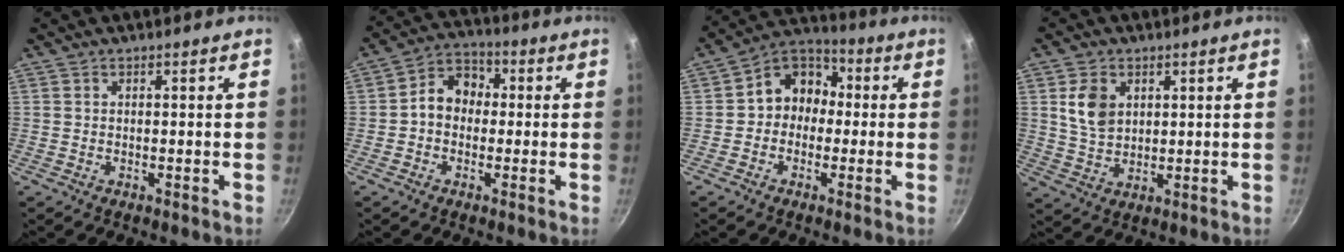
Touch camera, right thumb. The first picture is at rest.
{"total": 7.7, "force": [-0.1, 6.3, 4.5], "torque": [-0.036, 0.025, -0.022]}
{"total": 9.4, "force": [-0.2, 8.0, 5.0], "torque": [-0.028, 0.035, -0.029]}
{"total": 7.2, "force": [2.3, 5.1, 4.5], "torque": [-0.069, -0.012, 0.047]}